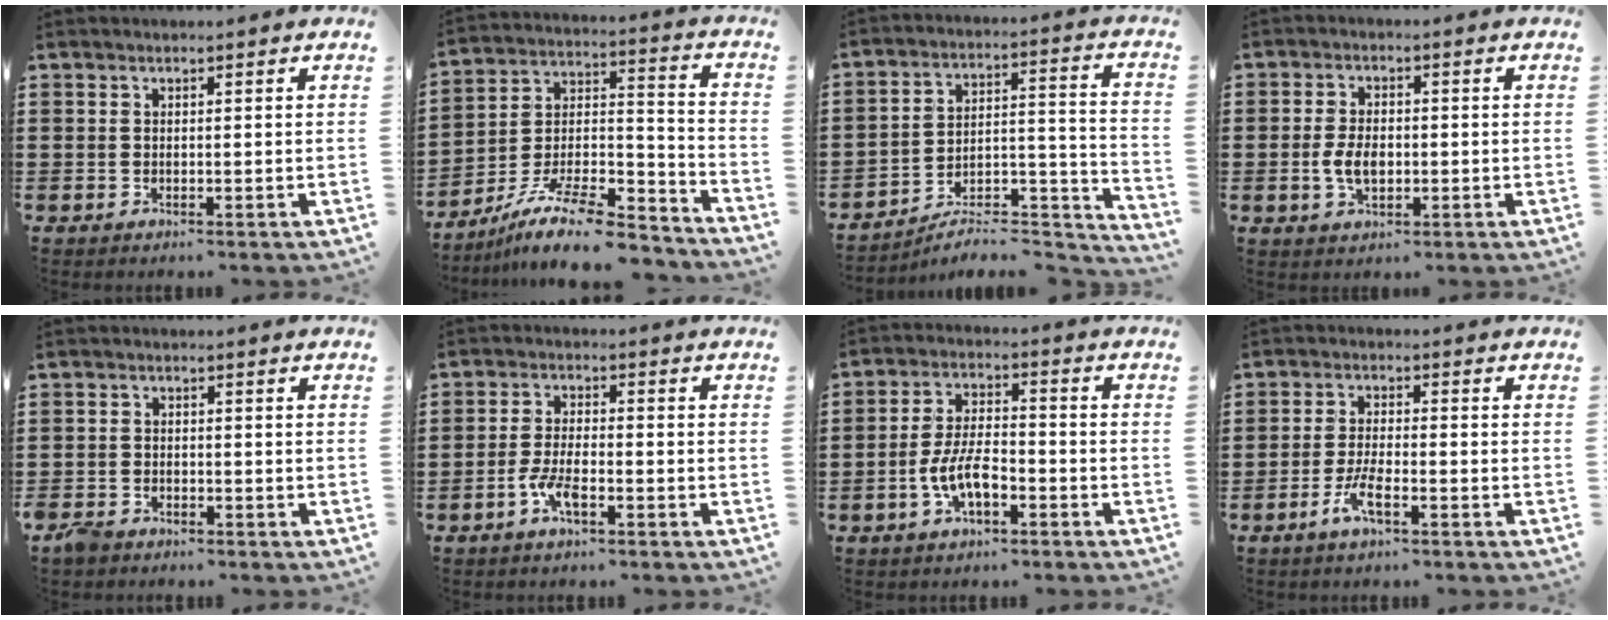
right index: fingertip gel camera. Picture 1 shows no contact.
{"total": 12.1, "force": [-9.7, 2.8, 6.6], "torque": [-0.116, 0.026, -0.185]}
{"total": 5.9, "force": [-5.5, 1.4, 1.5], "torque": [-0.020, 0.003, -0.111]}
{"total": 4.5, "force": [-0.7, 2.6, 3.6], "torque": [-0.081, 0.001, -0.015]}
{"total": 2.2, "force": [-1.9, 0.9, 0.4], "torque": [-0.026, 0.000, -0.045]}
{"total": 4.5, "force": [-2.3, 1.2, 3.6], "torque": [-0.089, -0.005, -0.049]}
{"total": 7.0, "force": [-3.0, 2.9, 5.6], "torque": [-0.127, 0.001, -0.063]}
{"total": 4.2, "force": [-2.4, 0.7, 3.4], "torque": [-0.077, -0.007, -0.049]}